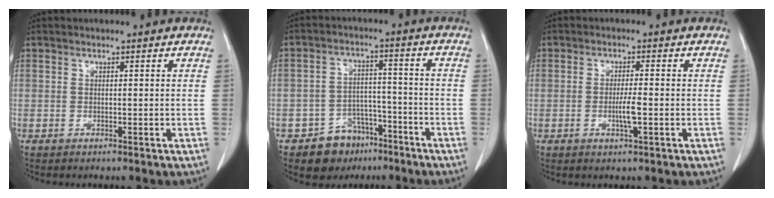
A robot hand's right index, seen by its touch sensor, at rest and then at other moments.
{"total": 7.6, "force": [-5.0, 5.5, 1.7], "torque": [-0.022, 0.016, -0.073]}
{"total": 5.6, "force": [-1.3, 0.2, 5.5], "torque": [-0.104, -0.010, -0.023]}